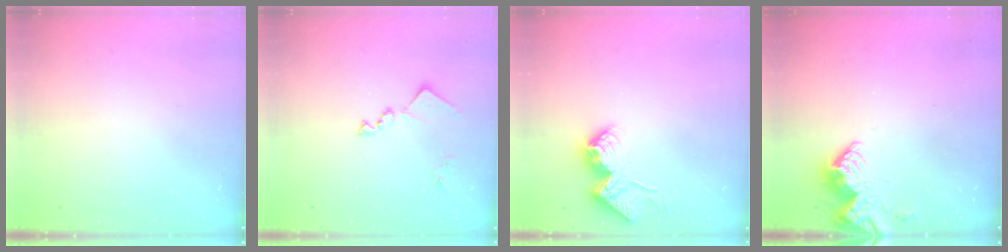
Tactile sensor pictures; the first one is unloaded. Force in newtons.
{"total": 10.9, "press": 10.9, "slide": 0.5}
{"total": 18.4, "press": 18.4, "slide": 0.7}
{"total": 9.0, "press": 9.0, "slide": 0.3}